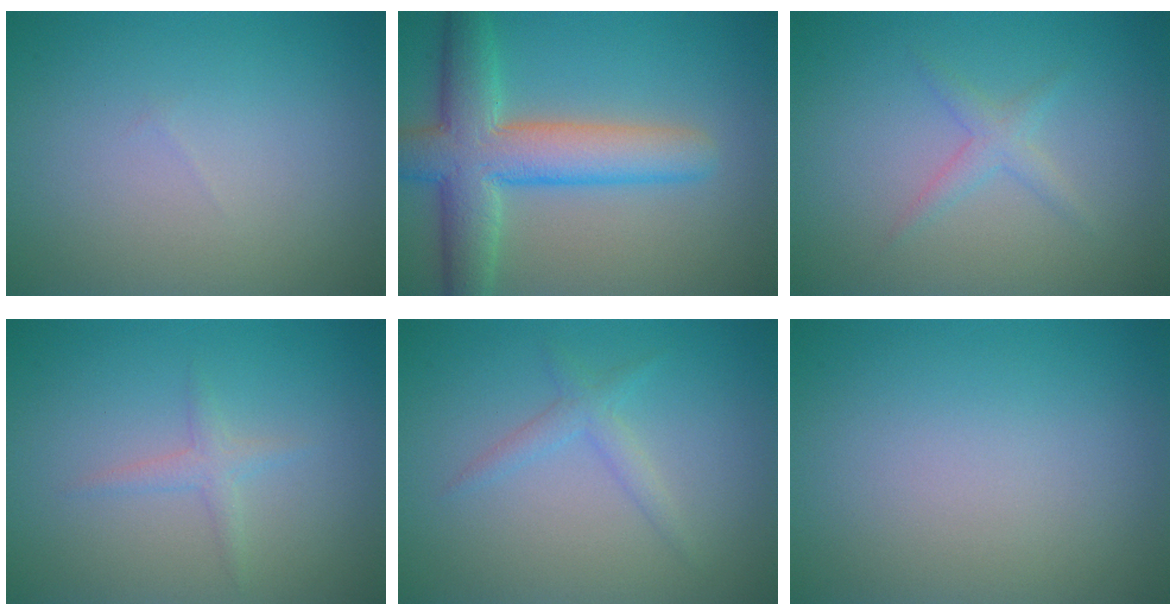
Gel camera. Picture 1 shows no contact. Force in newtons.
{"total": 7.8, "press": 7.7, "slide": 0.3}
{"total": 1.4, "press": 1.4, "slide": 0.1}
{"total": 1.3, "press": 1.3, "slide": 0.0}
{"total": 1.6, "press": 1.6, "slide": 0.1}
{"total": 0.0}